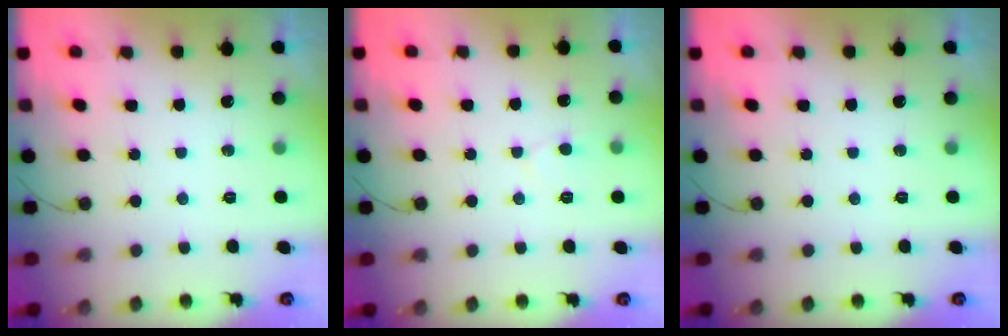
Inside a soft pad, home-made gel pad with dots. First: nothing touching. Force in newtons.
{"total": 4.1, "press": 4.1, "slide": 0.5}
{"total": 0.0}